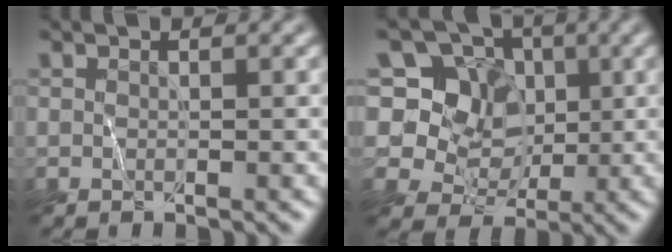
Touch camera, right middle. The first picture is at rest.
{"total": 9.4, "force": [4.2, 7.4, 4.0], "torque": [-0.070, 0.019, 0.054]}